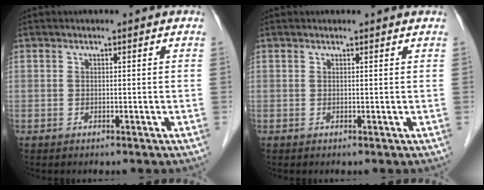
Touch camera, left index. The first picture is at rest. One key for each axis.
{"total": 1.6, "fx": 1.6, "fy": 0.0, "fz": 0.3, "tx": -0.013, "ty": 0.007, "tz": 0.017}